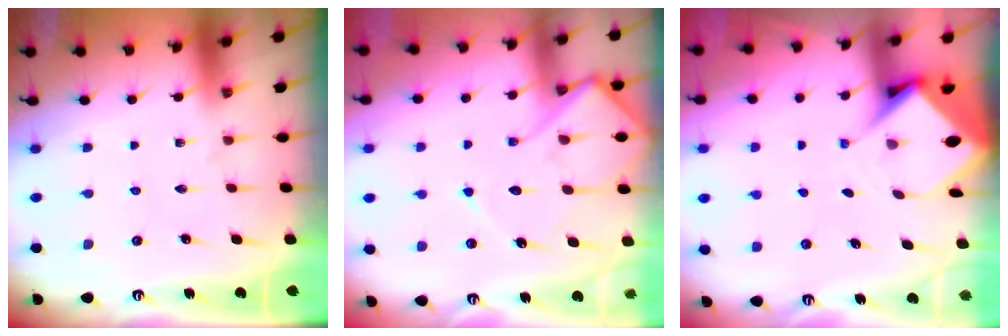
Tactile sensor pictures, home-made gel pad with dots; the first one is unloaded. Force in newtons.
{"total": 11.8, "press": 11.8, "slide": 1.1}
{"total": 6.2, "press": 6.2, "slide": 0.5}